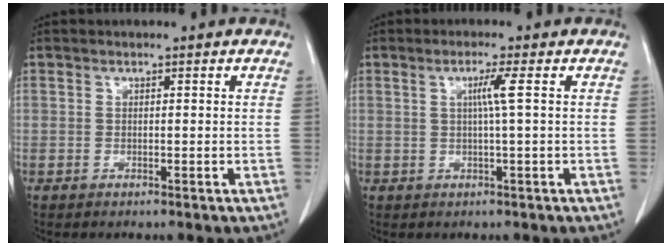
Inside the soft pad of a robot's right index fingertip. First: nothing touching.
{"total": 2.8, "force": [0.5, -0.8, 2.7], "torque": [-0.051, 0.000, 0.010]}